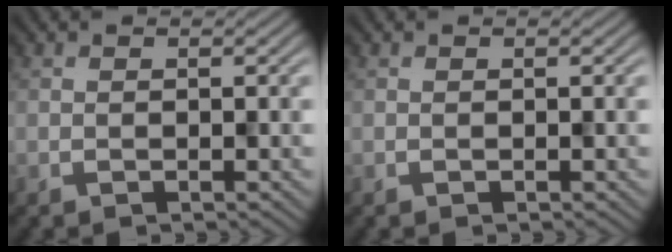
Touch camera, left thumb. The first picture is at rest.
{"total": 0.0}